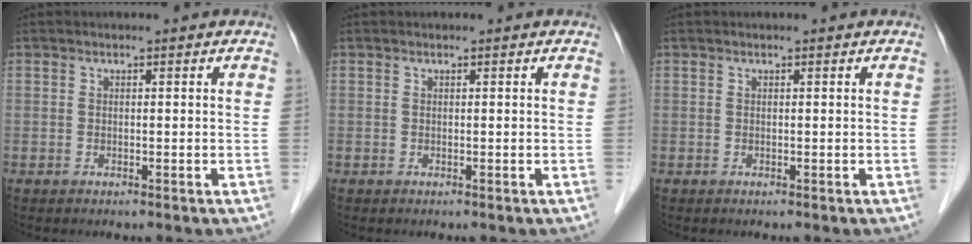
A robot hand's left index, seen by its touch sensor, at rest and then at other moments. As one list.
[{"total": 0.0}, {"total": 0.0}]